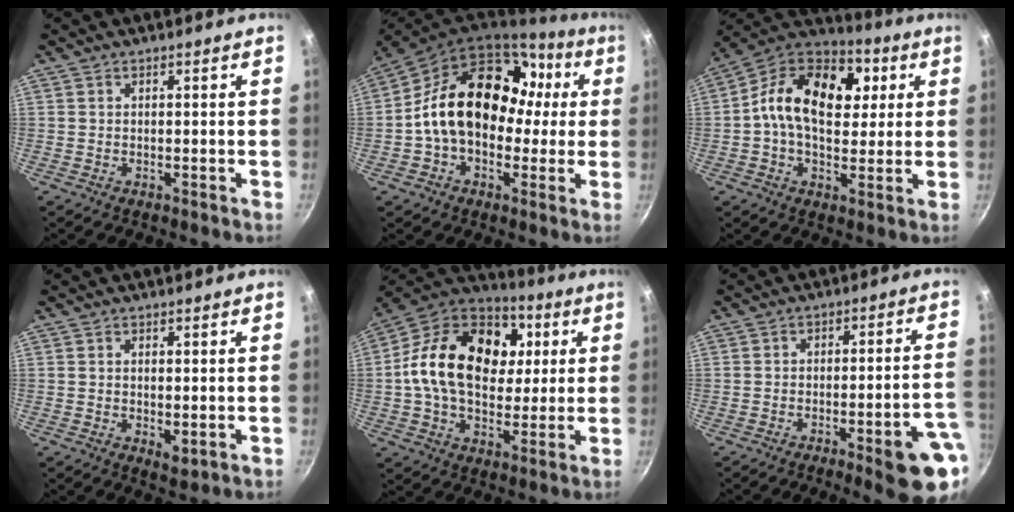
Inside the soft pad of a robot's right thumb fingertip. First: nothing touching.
{"total": 21.9, "force": [1.5, 15.7, 15.2], "torque": [-0.219, 0.053, 0.024]}
{"total": 19.5, "force": [3.5, 12.9, 14.1], "torque": [-0.206, 0.015, 0.033]}
{"total": 2.4, "force": [0.0, 1.2, 2.1], "torque": [-0.033, -0.010, 0.002]}
{"total": 24.2, "force": [4.0, 16.9, 16.8], "torque": [-0.269, 0.016, 0.054]}
{"total": 13.0, "force": [-5.8, 2.6, 11.4], "torque": [-0.114, 0.042, -0.069]}